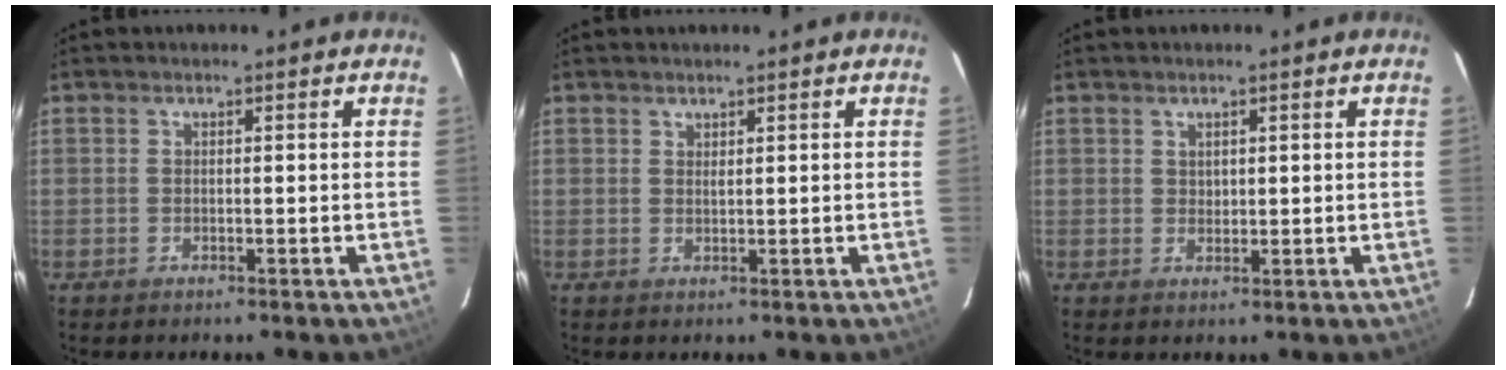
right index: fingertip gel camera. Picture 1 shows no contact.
{"total": 0.8, "force": [0.7, 0.2, 0.2], "torque": [-0.003, 0.000, 0.014]}
{"total": 1.4, "force": [0.9, 1.1, 0.4], "torque": [-0.002, 0.004, 0.016]}